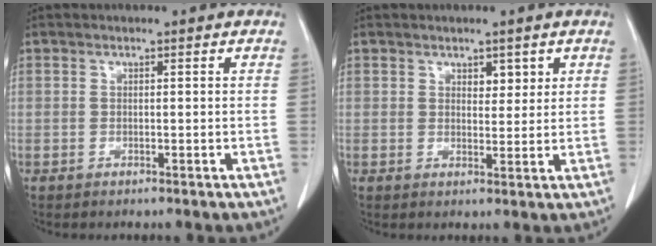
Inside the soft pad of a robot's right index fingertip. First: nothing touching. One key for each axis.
{"total": 2.5, "fx": 1.5, "fy": 1.5, "fz": 1.4, "tx": -0.015, "ty": -0.002, "tz": 0.026}